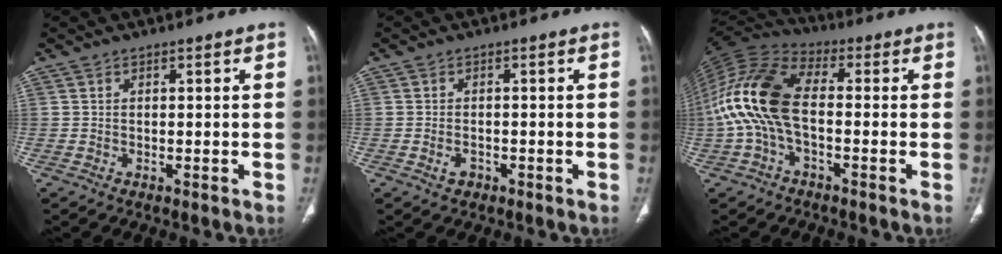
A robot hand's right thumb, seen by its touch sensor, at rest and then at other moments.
{"total": 1.9, "force": [-0.9, 1.3, 1.0], "torque": [-0.019, 0.007, -0.011]}
{"total": 15.7, "force": [-1.5, 8.3, 13.3], "torque": [-0.283, 0.034, -0.038]}